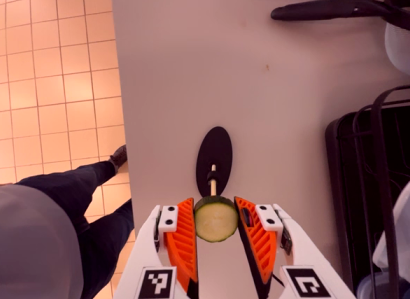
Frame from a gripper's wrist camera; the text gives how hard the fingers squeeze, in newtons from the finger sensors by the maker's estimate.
{"total": 7.6, "left": 7.5, "right": 7.6}